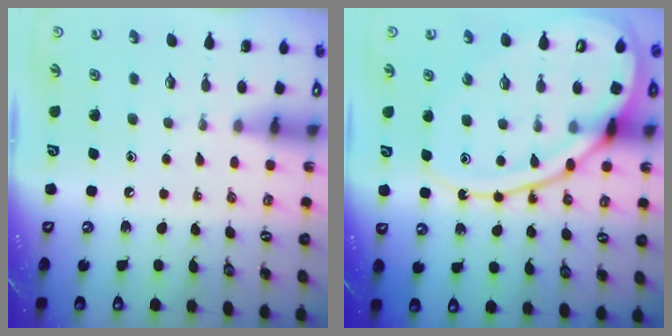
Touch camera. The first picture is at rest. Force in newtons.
{"total": 16.8, "press": 16.8, "slide": 1.5}